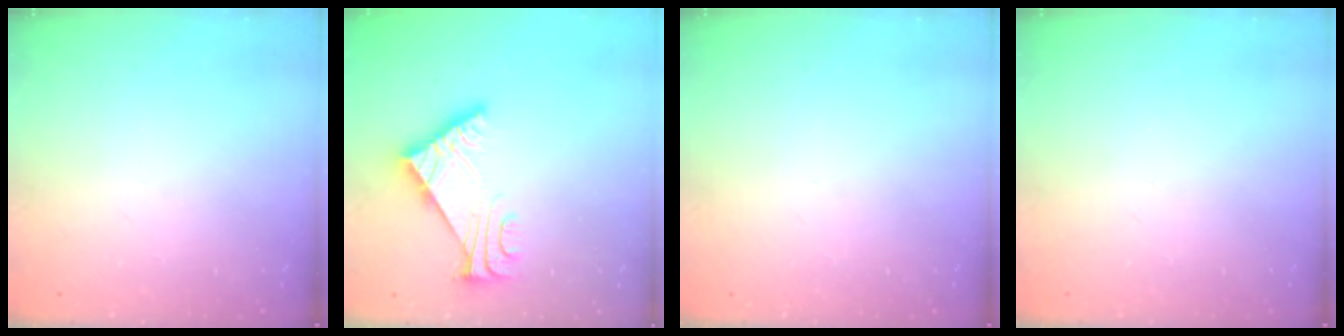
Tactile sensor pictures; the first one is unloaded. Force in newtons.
{"total": 6.6, "press": 6.6, "slide": 1.0}
{"total": 0.0}
{"total": 0.0}